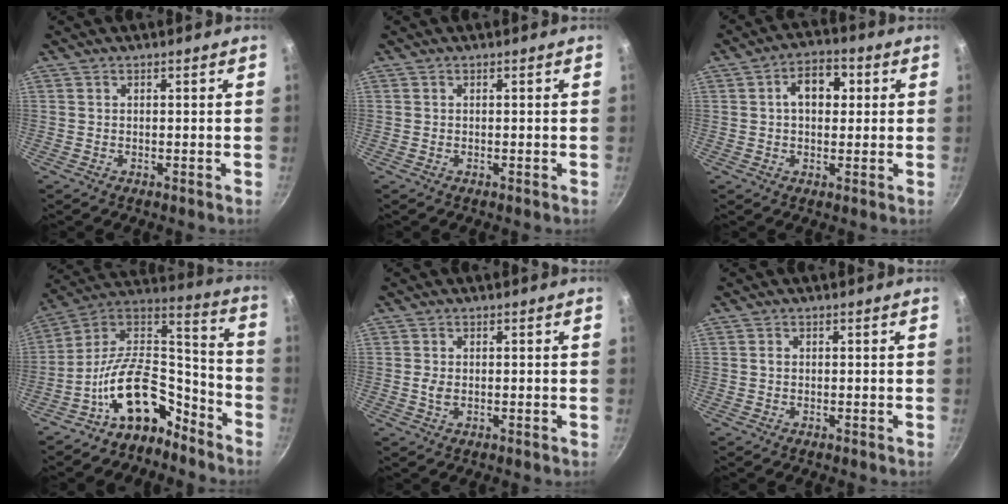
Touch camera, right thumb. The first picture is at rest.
{"total": 0.0}
{"total": 7.6, "force": [1.5, 4.8, 5.7], "torque": [-0.071, 0.014, 0.017]}
{"total": 15.3, "force": [-10.1, 7.7, 8.6], "torque": [-0.117, 0.124, -0.182]}
{"total": 1.7, "force": [-0.1, 1.0, 1.4], "torque": [-0.029, -0.002, -0.002]}
{"total": 0.6, "force": [0.0, 0.5, 0.3], "torque": [-0.003, 0.002, -0.001]}